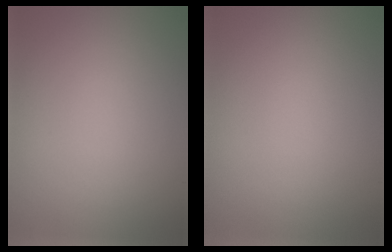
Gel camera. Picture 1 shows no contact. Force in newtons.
{"total": 0.0}